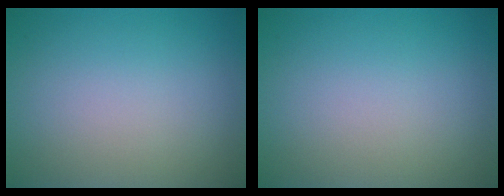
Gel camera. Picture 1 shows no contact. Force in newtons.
{"total": 0.0}